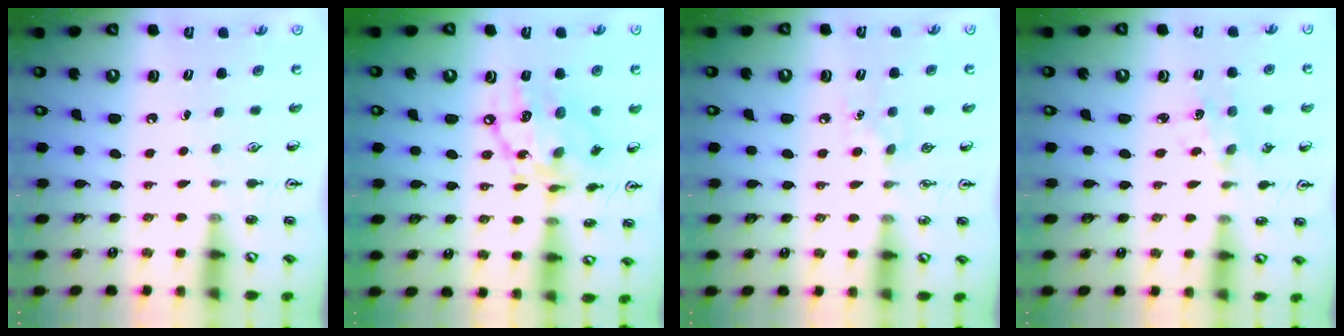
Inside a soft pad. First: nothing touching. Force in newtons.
{"total": 15.3, "press": 15.2, "slide": 1.3}
{"total": 4.4, "press": 4.4, "slide": 0.7}
{"total": 2.5, "press": 2.5, "slide": 0.4}